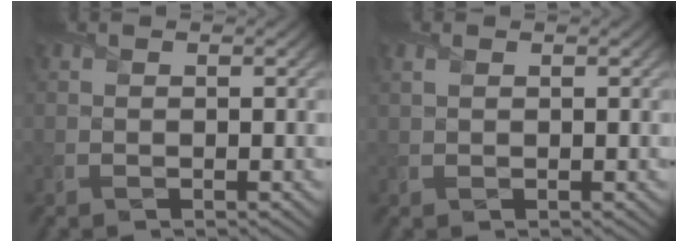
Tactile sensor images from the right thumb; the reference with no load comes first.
{"total": 1.4, "force": [0.9, 0.7, 0.9], "torque": [-0.028, 0.005, 0.019]}